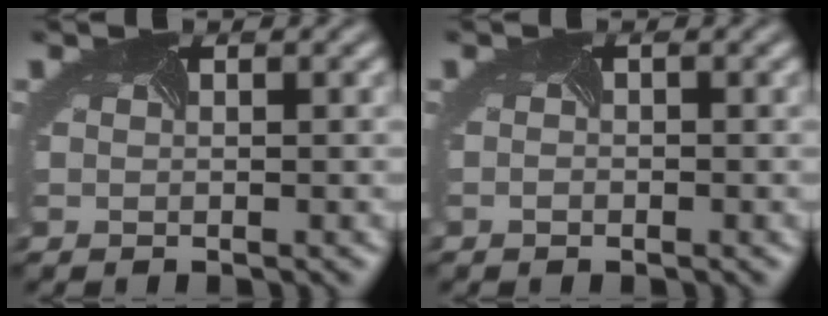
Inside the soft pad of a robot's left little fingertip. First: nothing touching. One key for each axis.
{"total": 0.6, "fx": -0.4, "fy": 0.3, "fz": 0.4, "tx": -0.001, "ty": -0.001, "tz": -0.001}